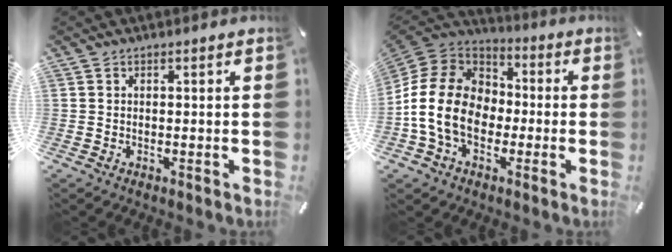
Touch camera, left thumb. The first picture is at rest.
{"total": 16.6, "force": [-4.0, 13.0, 9.6], "torque": [-0.220, 0.037, -0.075]}